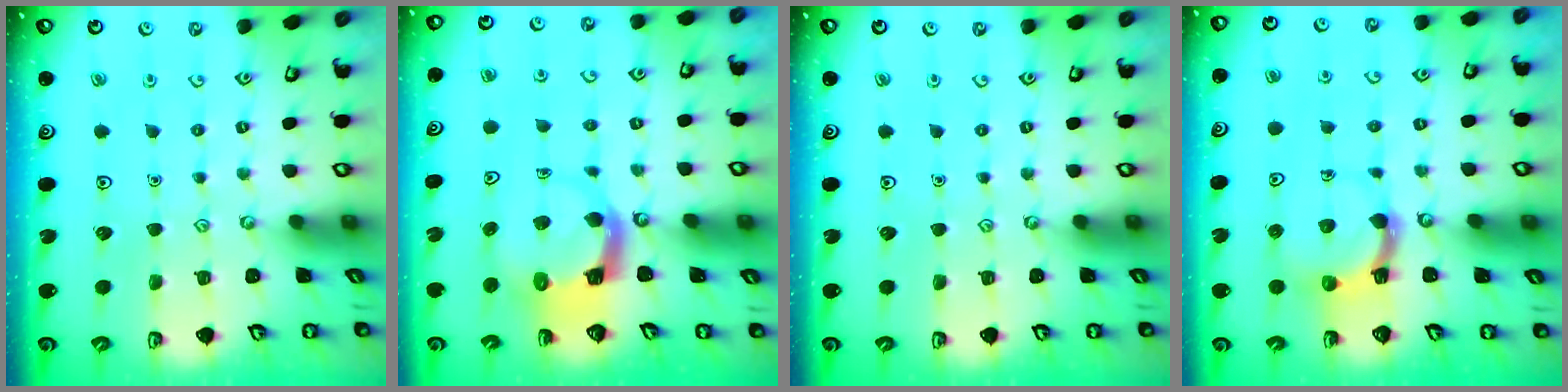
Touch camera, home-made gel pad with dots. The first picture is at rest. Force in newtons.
{"total": 4.1, "press": 4.1, "slide": 0.3}
{"total": 0.0}
{"total": 5.7, "press": 5.6, "slide": 1.1}